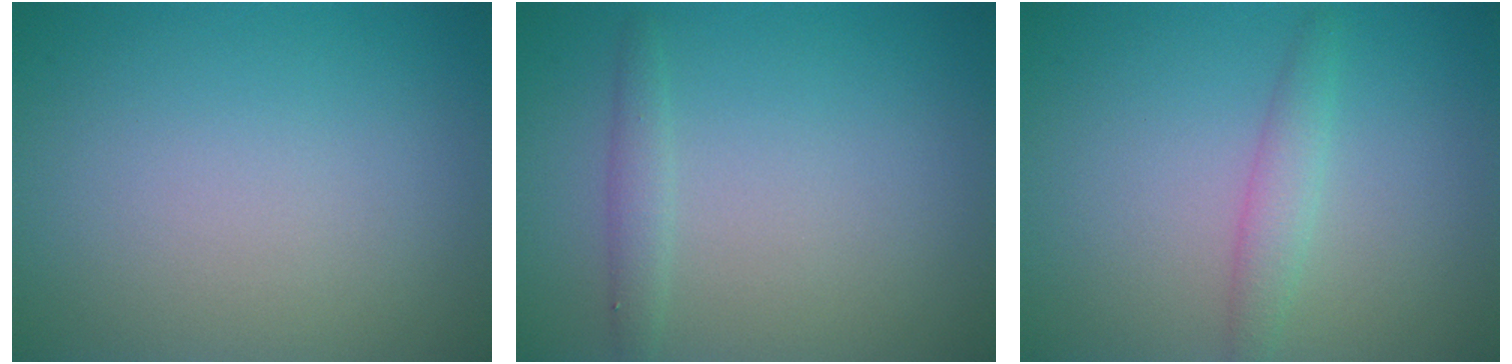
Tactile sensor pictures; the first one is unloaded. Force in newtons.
{"total": 1.3, "press": 1.3, "slide": 0.2}
{"total": 1.9, "press": 1.9, "slide": 0.1}